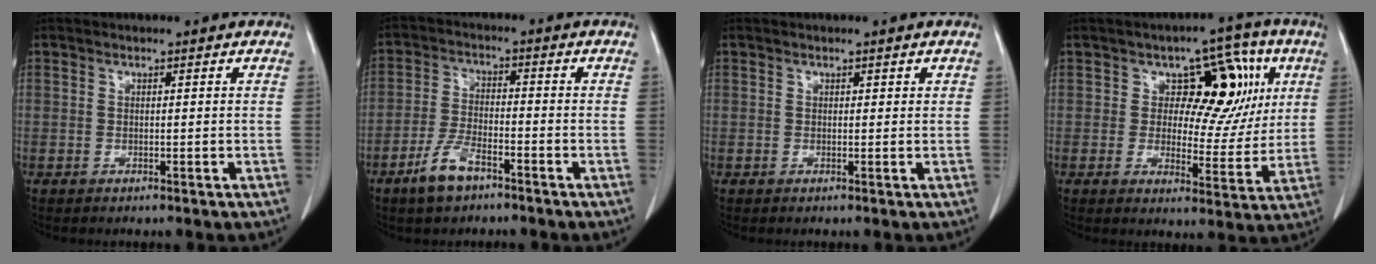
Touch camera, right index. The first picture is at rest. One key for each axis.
{"total": 6.1, "fx": -4.0, "fy": 2.2, "fz": 3.9, "tx": -0.088, "ty": -0.002, "tz": -0.074}
{"total": 0.6, "fx": 0.4, "fy": 0.5, "fz": 0.2, "tx": 0.006, "ty": 0.001, "tz": 0.002}
{"total": 11.2, "fx": 3.5, "fy": 6.8, "fz": 8.1, "tx": -0.078, "ty": 0.027, "tz": 0.050}